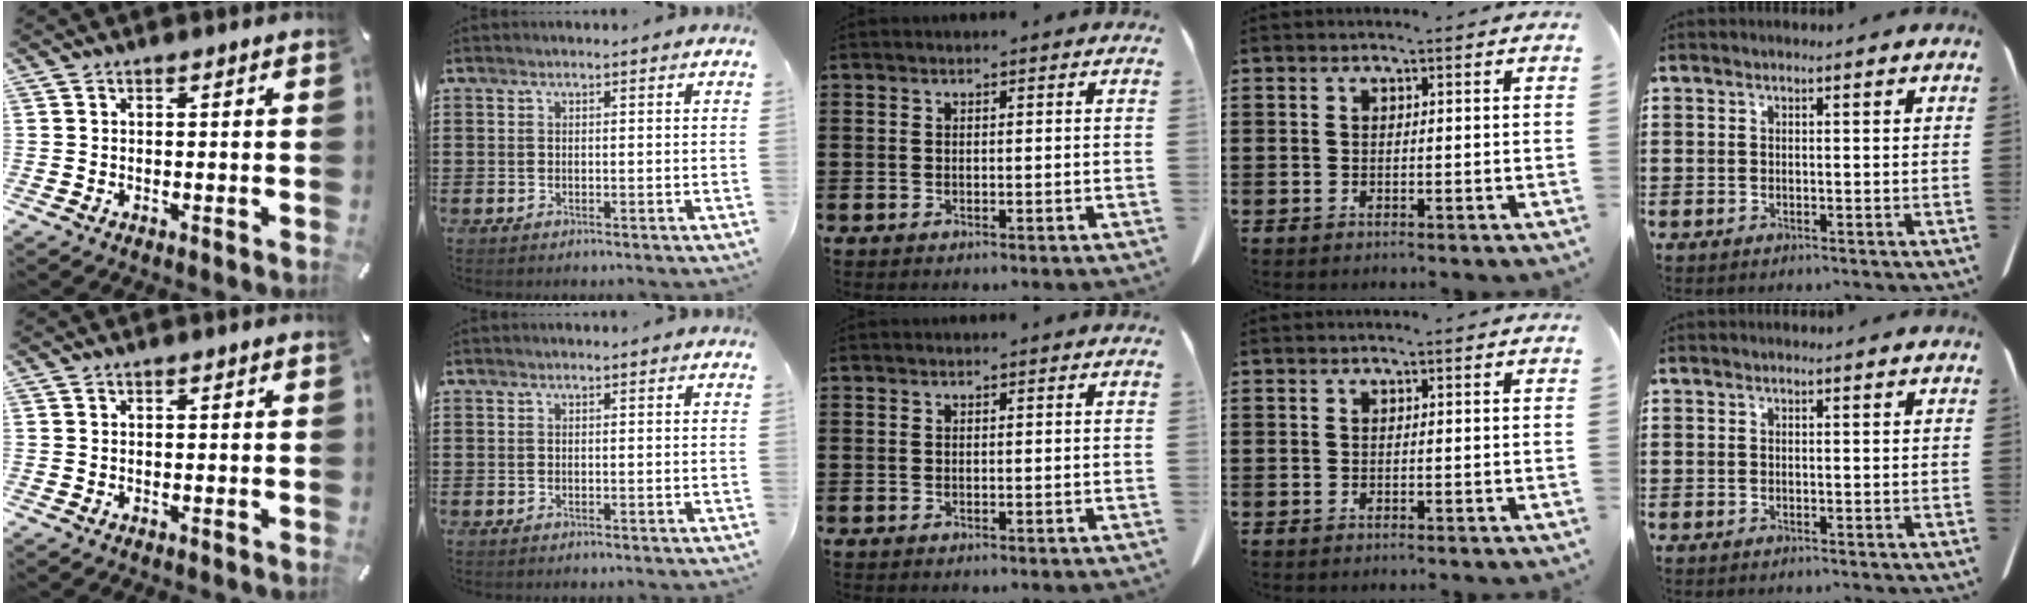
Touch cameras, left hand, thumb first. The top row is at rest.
{}